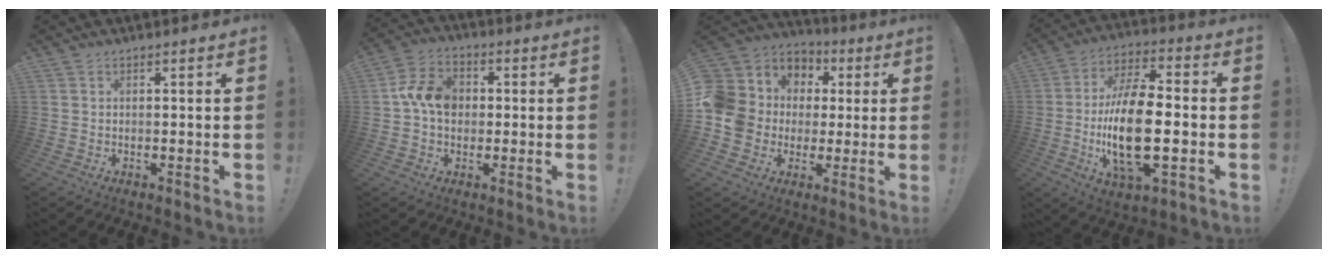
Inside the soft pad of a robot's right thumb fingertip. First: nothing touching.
{"total": 10.9, "force": [0.6, 8.5, 6.9], "torque": [-0.115, 0.018, 0.013]}
{"total": 12.1, "force": [0.5, 11.2, 4.6], "torque": [-0.098, -0.005, 0.025]}
{"total": 20.0, "force": [-3.3, 8.6, 17.8], "torque": [-0.351, -0.002, -0.056]}